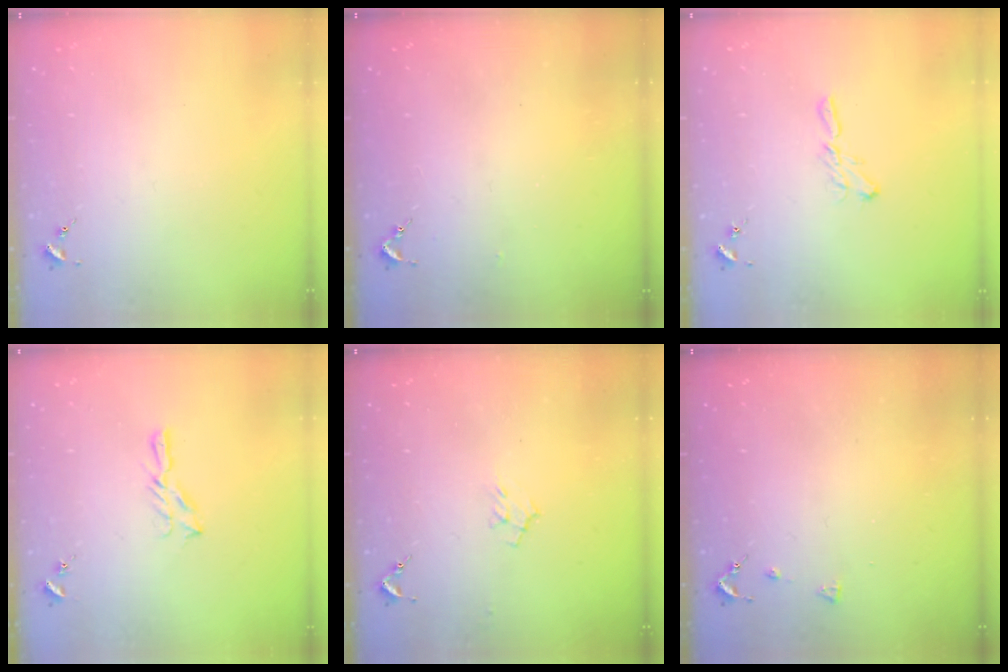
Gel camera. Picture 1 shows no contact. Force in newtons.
{"total": 2.6, "press": 2.5, "slide": 0.3}
{"total": 5.6, "press": 5.6, "slide": 0.2}
{"total": 5.1, "press": 5.1, "slide": 0.5}
{"total": 6.2, "press": 6.1, "slide": 0.9}
{"total": 3.3, "press": 3.3, "slide": 0.6}